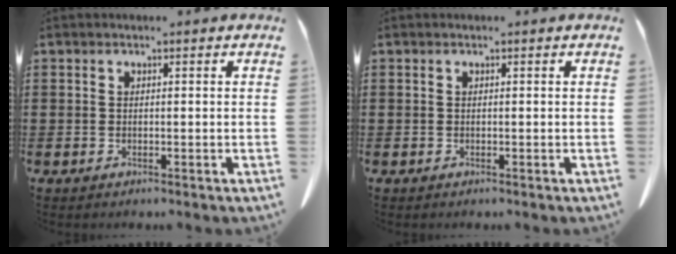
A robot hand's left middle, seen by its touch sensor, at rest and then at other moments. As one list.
[{"total": 0.0}]